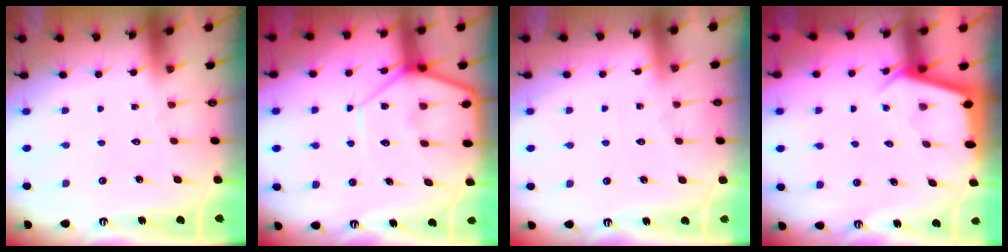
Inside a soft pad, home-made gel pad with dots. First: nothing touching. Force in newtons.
{"total": 10.9, "press": 10.9, "slide": 1.1}
{"total": 3.2, "press": 3.1, "slide": 0.4}
{"total": 2.8, "press": 2.8, "slide": 0.4}